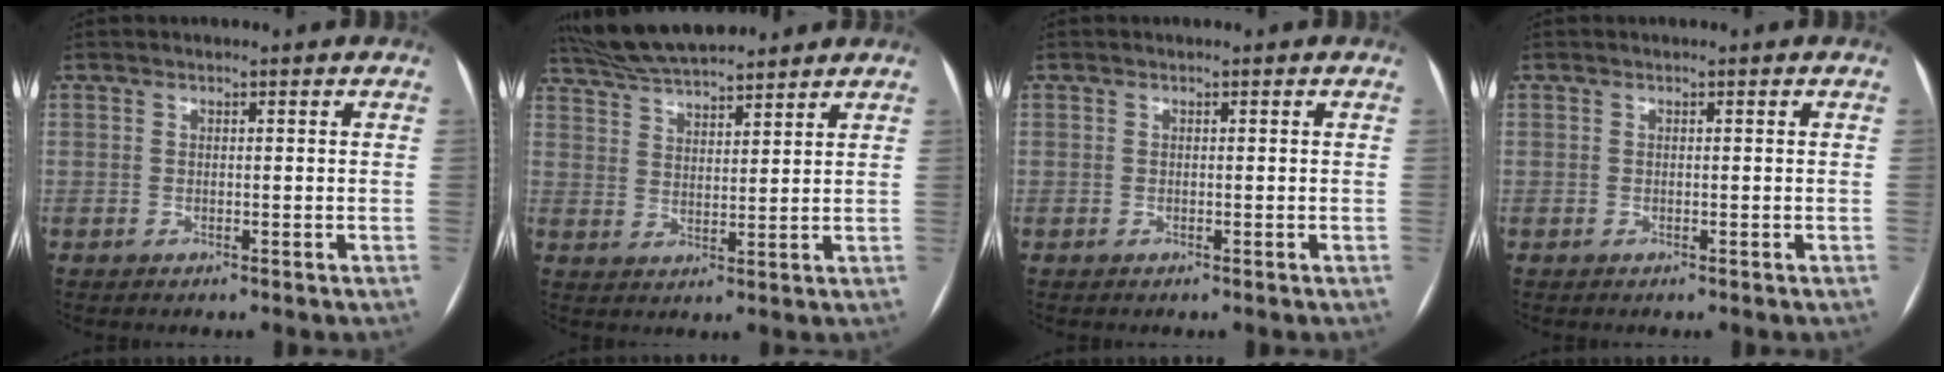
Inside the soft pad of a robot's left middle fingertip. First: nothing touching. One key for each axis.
{"total": 12.4, "fx": 11.2, "fy": 1.9, "fz": 5.0, "tx": -0.096, "ty": 0.025, "tz": 0.193}
{"total": 0.0}
{"total": 0.0}